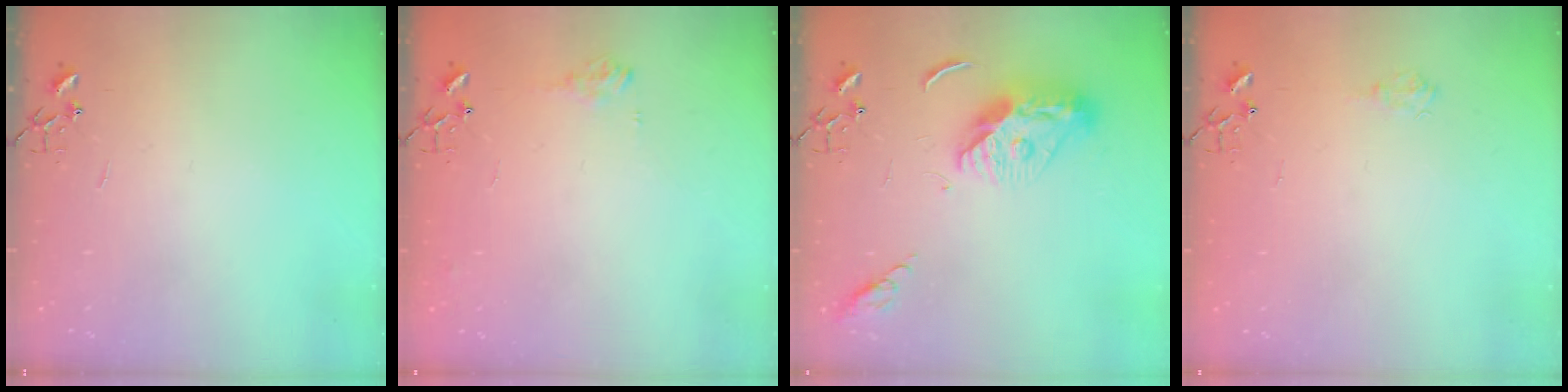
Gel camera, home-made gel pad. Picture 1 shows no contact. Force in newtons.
{"total": 7.7, "press": 7.7, "slide": 0.3}
{"total": 13.1, "press": 13.0, "slide": 1.3}
{"total": 6.1, "press": 6.1, "slide": 0.8}